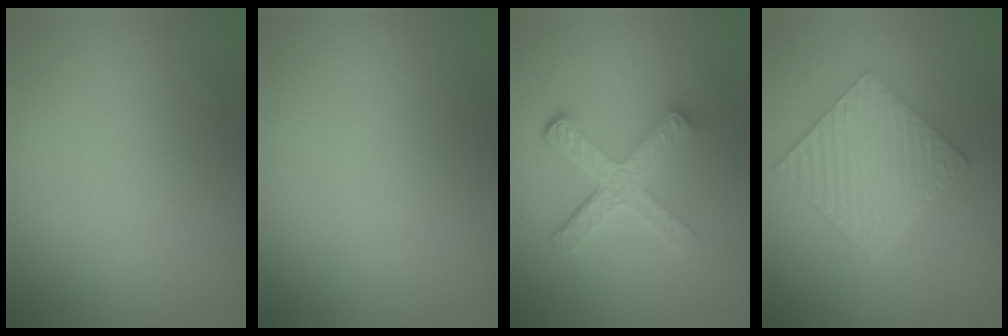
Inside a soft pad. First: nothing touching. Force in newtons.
{"total": 0.0}
{"total": 4.9, "press": 3.5, "slide": 3.4}
{"total": 6.6, "press": 4.7, "slide": 4.7}